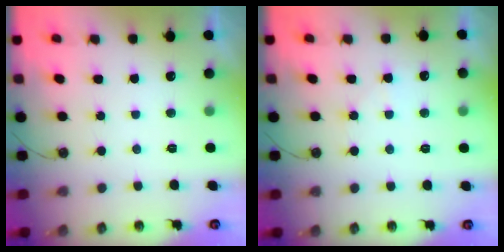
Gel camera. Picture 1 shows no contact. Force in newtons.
{"total": 3.7, "press": 3.7, "slide": 0.6}